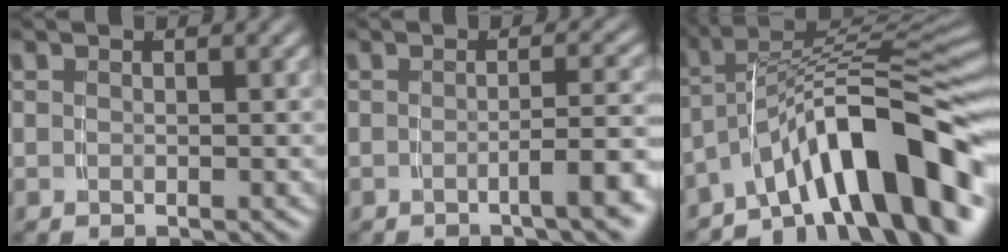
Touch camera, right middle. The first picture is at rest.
{"total": 3.2, "force": [-1.7, -0.1, 2.7], "torque": [-0.028, 0.007, -0.030]}
{"total": 12.4, "force": [-4.9, 6.1, 9.7], "torque": [-0.149, -0.011, -0.068]}